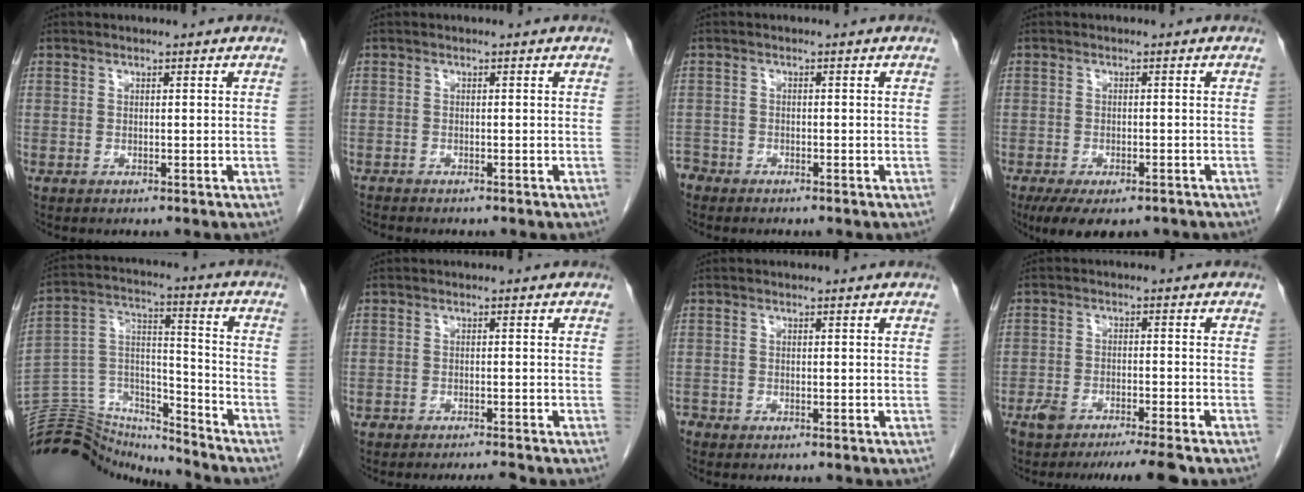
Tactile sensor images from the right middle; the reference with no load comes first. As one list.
[{"total": 1.4, "force": [-1.3, 0.2, 0.4], "torque": [-0.013, -0.003, -0.021]}, {"total": 2.5, "force": [-2.3, 1.0, -0.1], "torque": [-0.002, 0.000, -0.046]}, {"total": 8.2, "force": [-6.0, 3.2, 4.6], "torque": [-0.069, -0.009, -0.089]}, {"total": 17.3, "force": [-17.0, 2.8, 1.7], "torque": [-0.037, 0.063, -0.286]}, {"total": 2.3, "force": [-2.2, -0.2, 0.7], "torque": [-0.012, -0.007, -0.035]}, {"total": 1.0, "force": [-0.9, 0.3, 0.0], "torque": [-0.003, -0.001, -0.019]}, {"total": 8.2, "force": [-6.8, -0.2, 4.6], "torque": [-0.060, -0.012, -0.107]}]